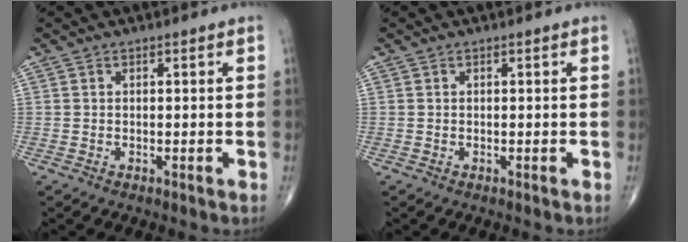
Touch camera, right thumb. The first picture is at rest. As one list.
[{"total": 0.0}]